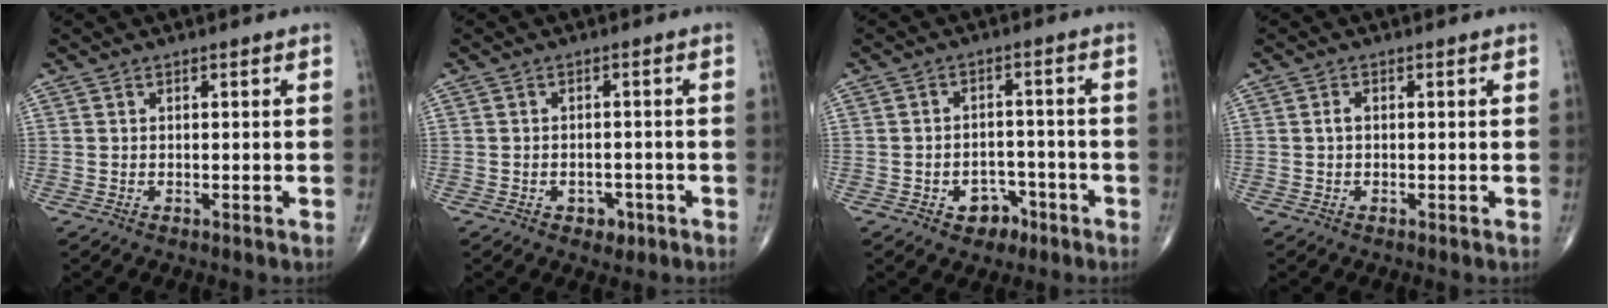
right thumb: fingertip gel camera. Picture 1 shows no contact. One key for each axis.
{"total": 3.0, "fx": -1.5, "fy": 2.2, "fz": 1.4, "tx": -0.007, "ty": 0.008, "tz": -0.015}
{"total": 5.5, "fx": -3.0, "fy": 4.0, "fz": 2.4, "tx": -0.008, "ty": 0.030, "tz": -0.038}
{"total": 1.0, "fx": 0.0, "fy": 0.6, "fz": 0.8, "tx": -0.016, "ty": 0.001, "tz": -0.003}